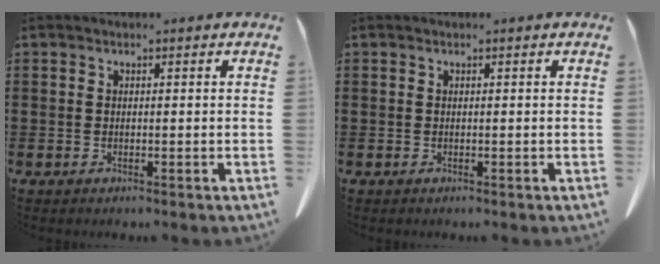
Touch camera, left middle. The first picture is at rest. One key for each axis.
{"total": 0.0}